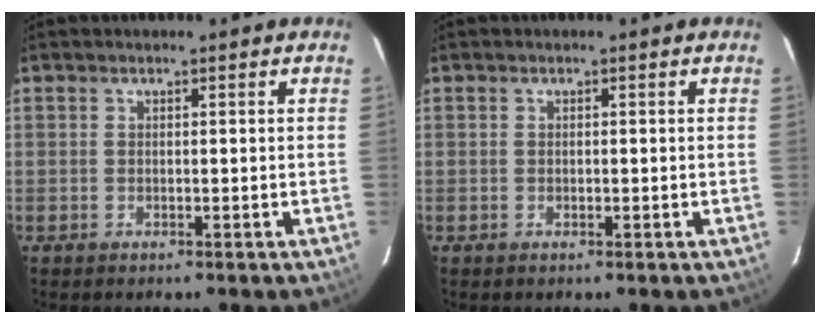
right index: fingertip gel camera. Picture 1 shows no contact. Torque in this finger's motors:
{"motor_torque": [-0.10, 0.04, -0.03, -0.01]}